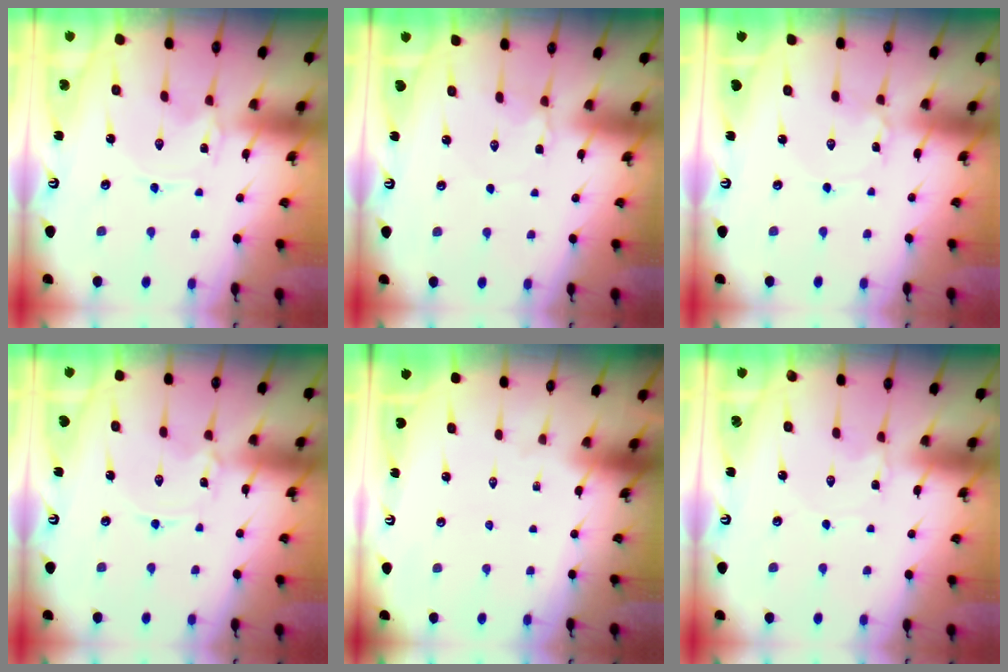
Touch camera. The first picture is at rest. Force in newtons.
{"total": 3.6, "press": 3.5, "slide": 0.5}
{"total": 1.5, "press": 1.5, "slide": 0.1}
{"total": 0.9, "press": 0.9, "slide": 0.1}
{"total": 0.0}
{"total": 1.0, "press": 1.0, "slide": 0.1}